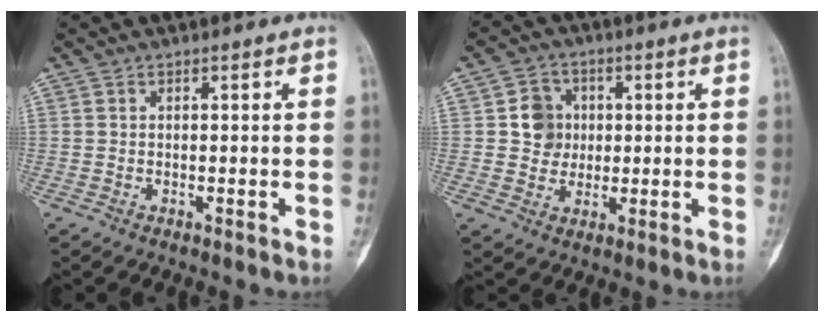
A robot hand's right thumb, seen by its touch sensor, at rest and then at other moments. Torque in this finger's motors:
{"motor_torque": [0.53, 0.54, 0.72, 0.08, 0.02]}